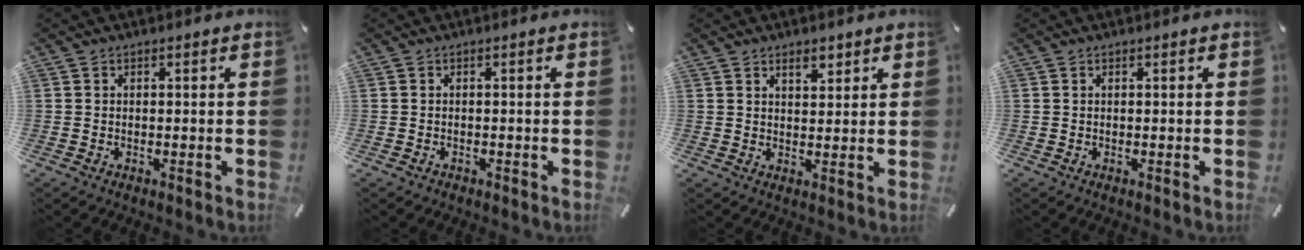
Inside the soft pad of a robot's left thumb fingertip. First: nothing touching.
{"total": 0.6, "force": [-0.5, 0.3, 0.2], "torque": [-0.002, 0.001, -0.012]}
{"total": 3.4, "force": [2.2, 1.8, 1.7], "torque": [-0.014, -0.008, 0.036]}
{"total": 0.0}